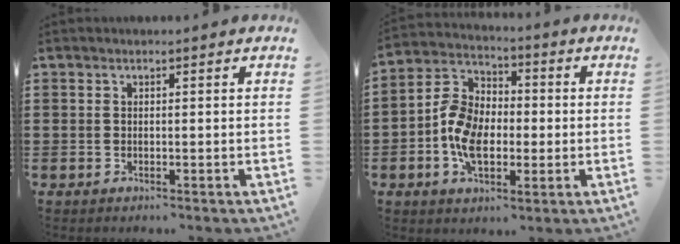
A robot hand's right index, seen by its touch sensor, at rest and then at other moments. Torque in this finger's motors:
{"motor_torque": [2.14, 0.00, 0.78, 0.21]}